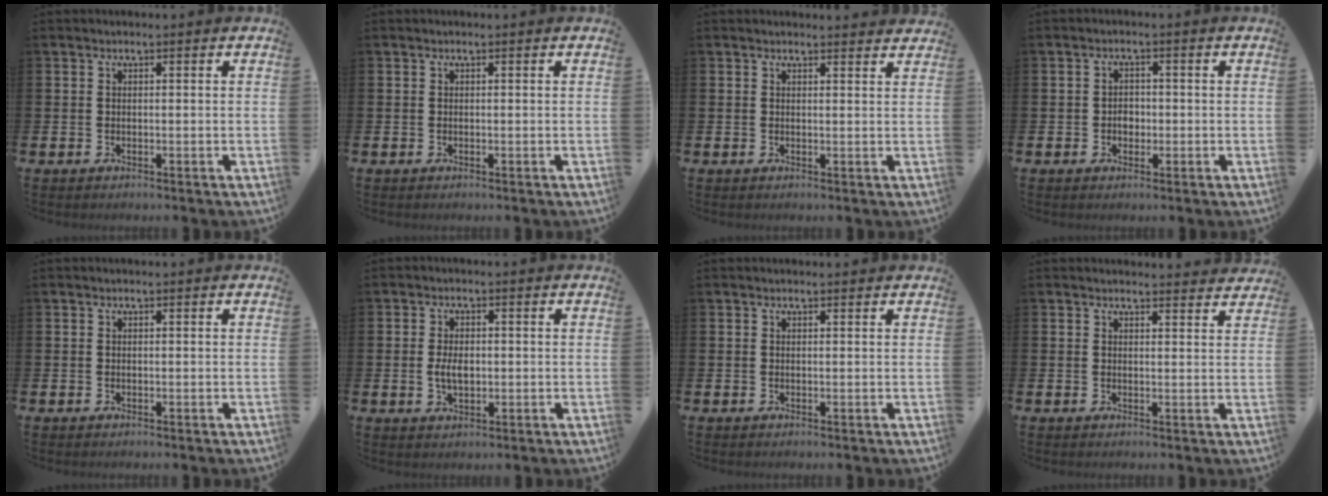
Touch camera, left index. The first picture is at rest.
{"total": 0.0}
{"total": 1.4, "force": [1.4, 0.1, -0.1], "torque": [0.011, -0.009, 0.023]}
{"total": 2.0, "force": [-0.4, 1.7, 1.1], "torque": [-0.002, -0.001, -0.015]}
{"total": 0.0}
{"total": 3.4, "force": [0.0, 2.0, 2.8], "torque": [-0.042, 0.002, -0.004]}
{"total": 0.0}
{"total": 2.2, "force": [2.2, 0.3, -0.1], "torque": [0.010, -0.015, 0.037]}